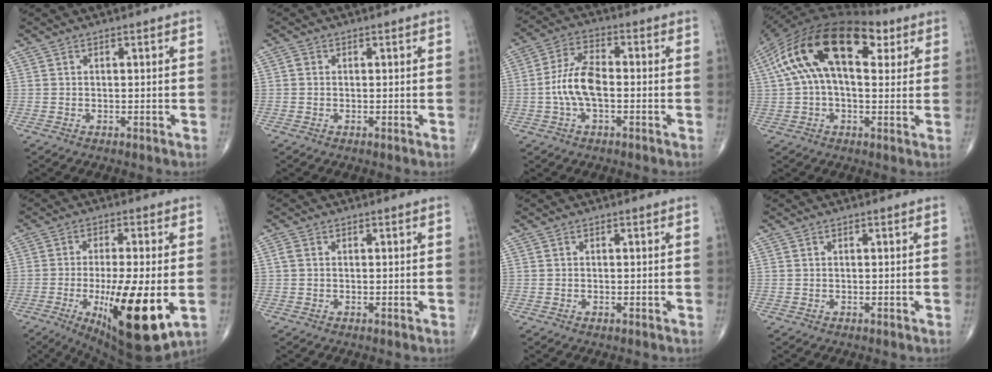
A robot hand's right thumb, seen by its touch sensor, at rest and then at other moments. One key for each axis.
{"total": 0.7, "fx": 0.0, "fy": 0.6, "fz": 0.3, "tx": -0.004, "ty": 0.001, "tz": -0.004}
{"total": 8.8, "fx": -1.3, "fy": 4.2, "fz": 7.6, "tx": -0.160, "ty": 0.026, "tz": -0.030}
{"total": 21.6, "fx": 6.8, "fy": 11.2, "fz": 17.2, "tx": -0.323, "ty": 0.049, "tz": 0.109}
{"total": 18.5, "fx": -4.3, "fy": 5.2, "fz": 17.2, "tx": -0.268, "ty": -0.021, "tz": -0.048}
{"total": 1.1, "fx": 0.0, "fy": 0.8, "fz": 0.7, "tx": -0.015, "ty": 0.001, "tz": 0.000}
{"total": 0.0}
{"total": 0.0}